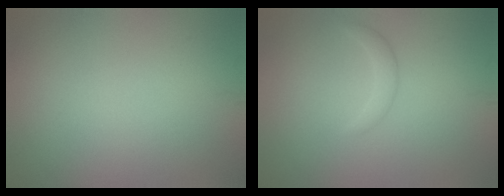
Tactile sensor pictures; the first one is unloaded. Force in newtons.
{"total": 1.3, "press": 1.3, "slide": 0.0}